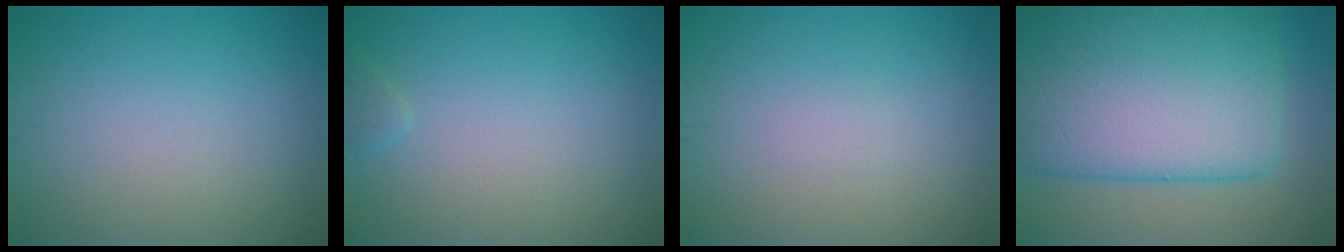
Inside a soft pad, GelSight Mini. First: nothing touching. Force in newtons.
{"total": 0.7, "press": 0.7, "slide": 0.1}
{"total": 0.6, "press": 0.6, "slide": 0.0}
{"total": 14.8, "press": 14.8, "slide": 0.4}